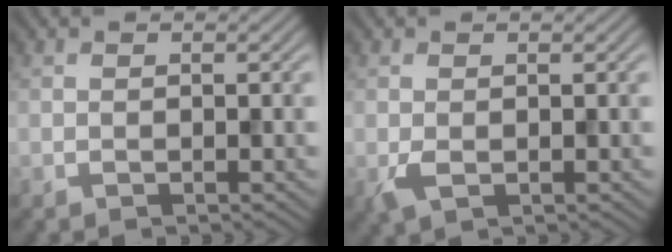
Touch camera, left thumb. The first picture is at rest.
{"total": 1.7, "force": [-0.3, 1.1, 1.3], "torque": [-0.036, -0.006, -0.003]}